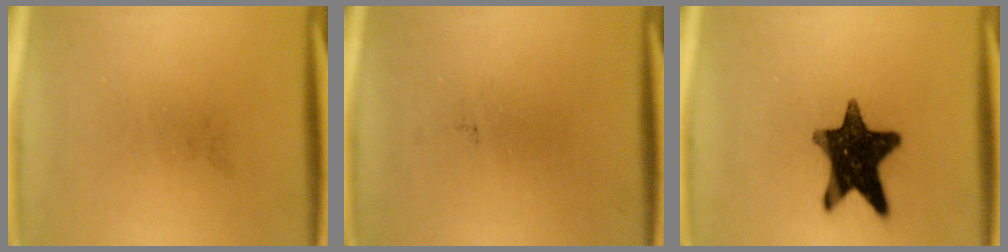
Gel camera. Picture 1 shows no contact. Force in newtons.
{"total": 0.0}
{"total": 14.4}